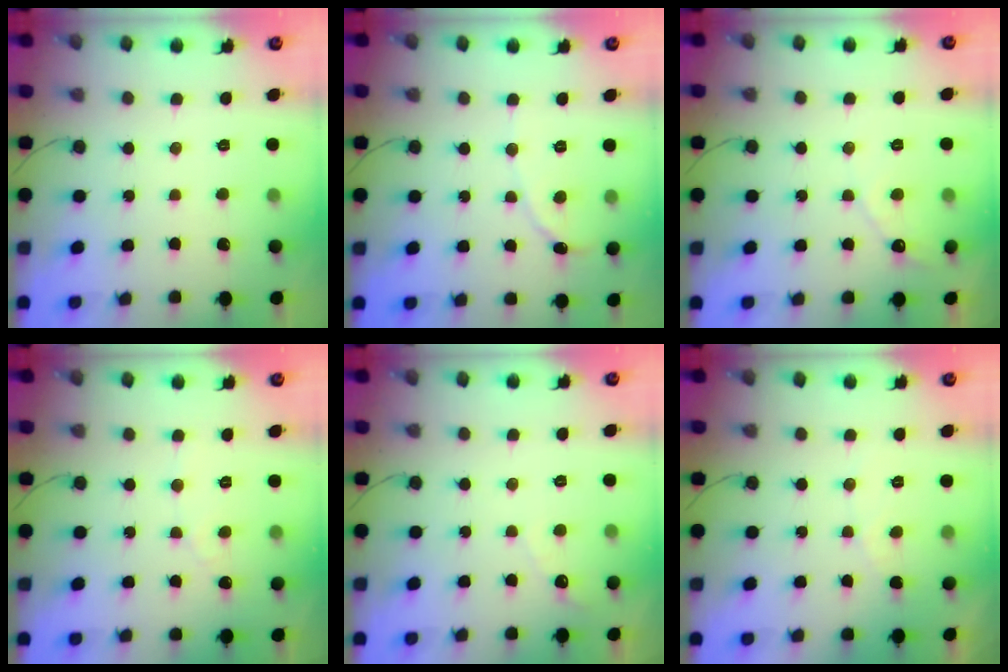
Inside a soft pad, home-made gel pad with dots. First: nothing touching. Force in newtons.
{"total": 2.1, "press": 2.1, "slide": 0.2}
{"total": 4.3, "press": 4.3, "slide": 0.2}
{"total": 3.0, "press": 3.0, "slide": 0.2}
{"total": 2.8, "press": 2.8, "slide": 0.1}
{"total": 2.2, "press": 2.2, "slide": 0.1}